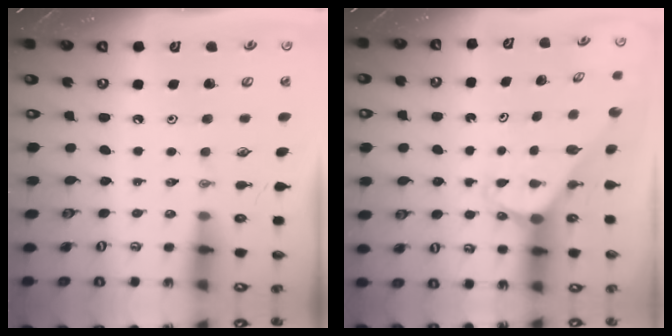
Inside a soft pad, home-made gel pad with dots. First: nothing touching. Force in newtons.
{"total": 1.8, "press": 1.8, "slide": 0.1}